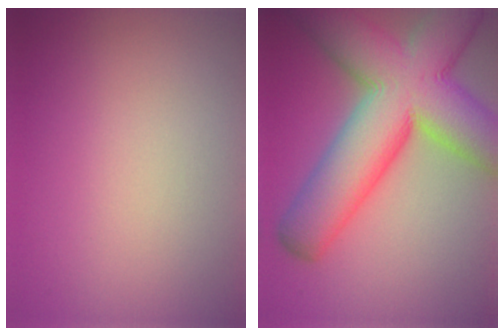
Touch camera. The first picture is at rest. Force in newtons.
{"total": 14.8, "press": 14.7, "slide": 0.7}